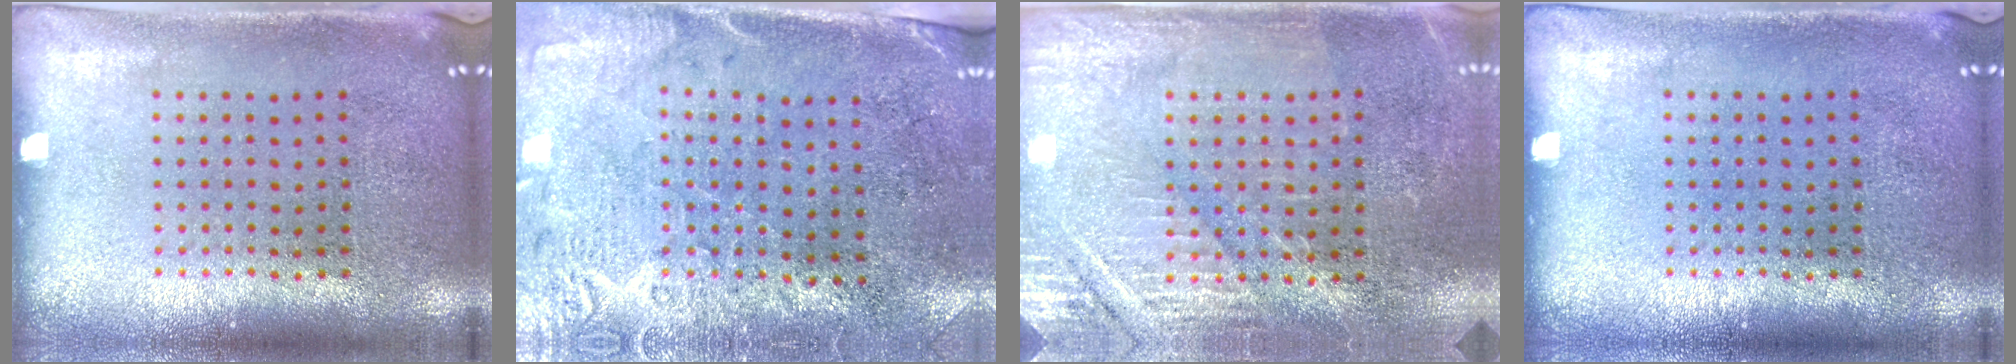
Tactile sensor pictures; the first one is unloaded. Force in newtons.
{"total": 2.7, "press": 2.4, "slide": 1.4}
{"total": 2.9, "press": 2.9, "slide": 0.3}
{"total": 0.0}